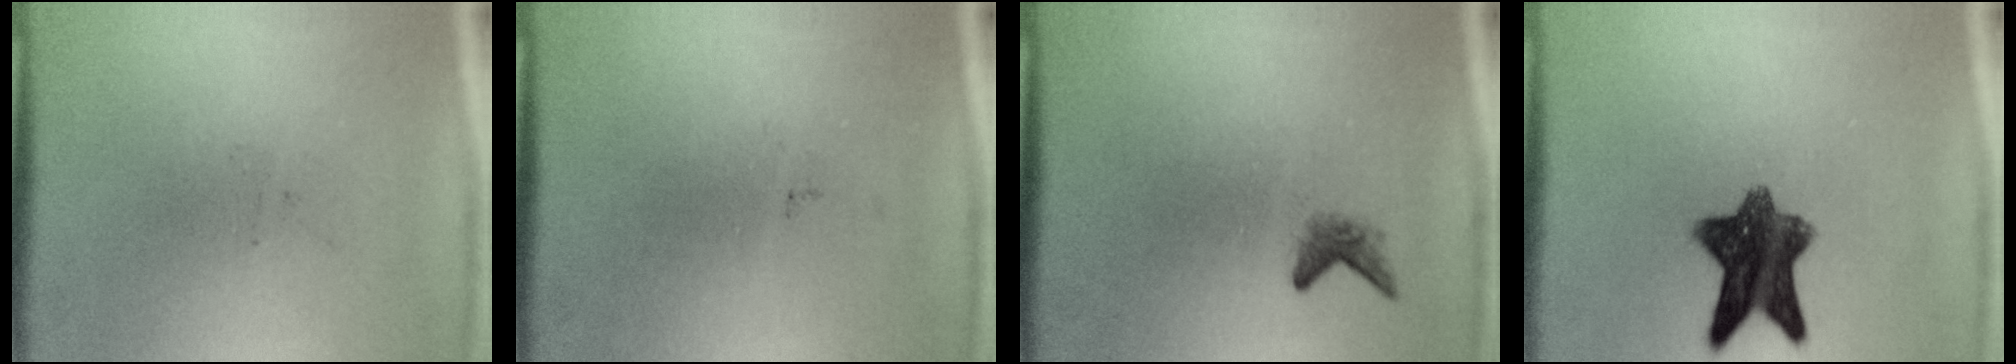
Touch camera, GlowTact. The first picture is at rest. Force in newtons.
{"total": 0.0}
{"total": 1.4}
{"total": 9.3}